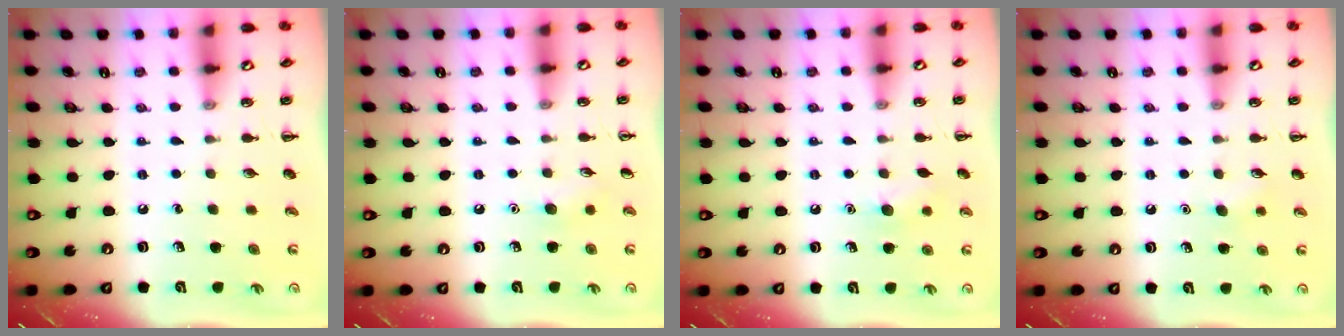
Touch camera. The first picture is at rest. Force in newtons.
{"total": 5.8, "press": 5.6, "slide": 1.7}
{"total": 6.2, "press": 6.0, "slide": 1.5}
{"total": 4.4, "press": 4.2, "slide": 1.1}